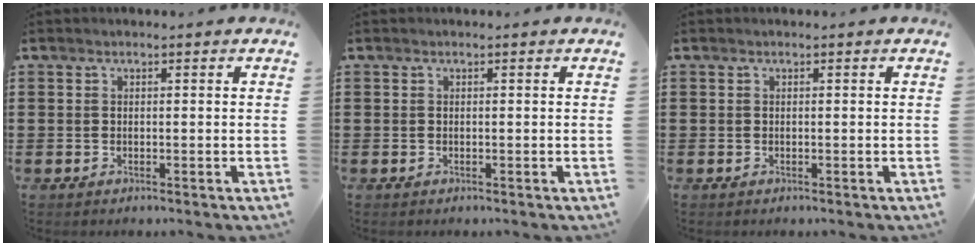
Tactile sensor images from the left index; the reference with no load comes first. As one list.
[{"total": 0.0}, {"total": 0.0}]